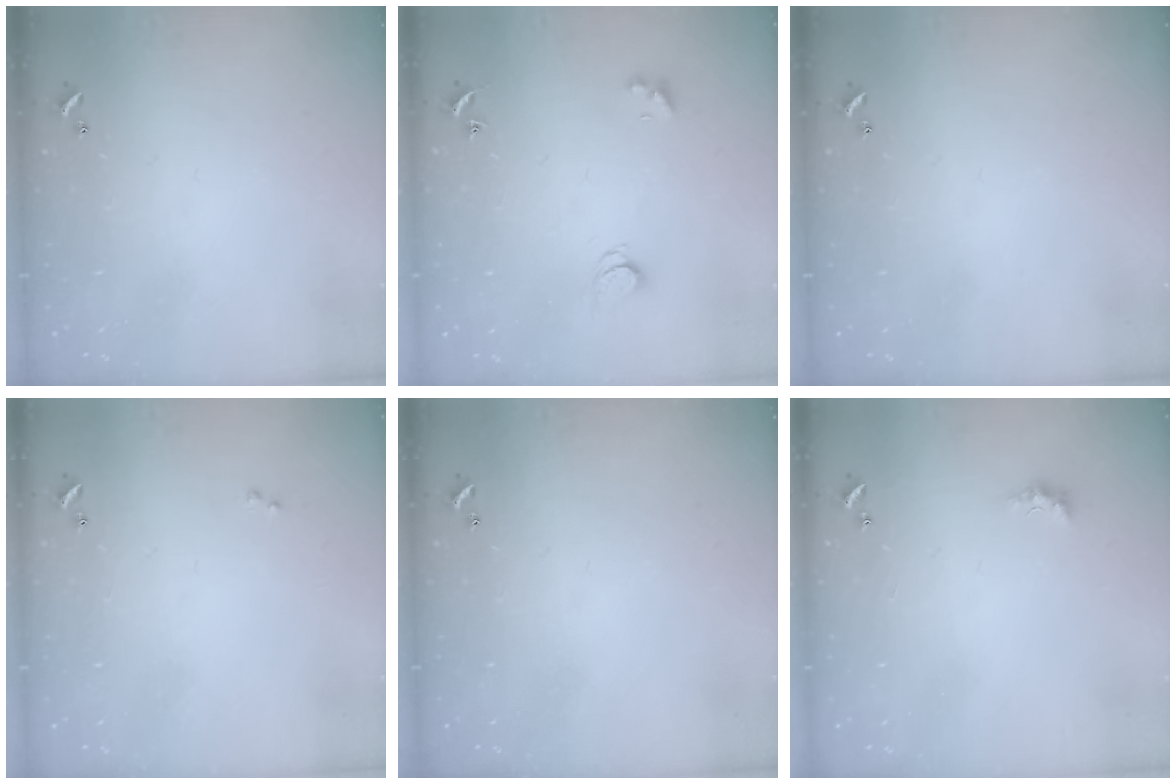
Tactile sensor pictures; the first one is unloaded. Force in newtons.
{"total": 1.5, "press": 1.4, "slide": 0.4}
{"total": 0.0}
{"total": 0.7, "press": 0.6, "slide": 0.4}
{"total": 0.0}
{"total": 1.2, "press": 1.1, "slide": 0.5}